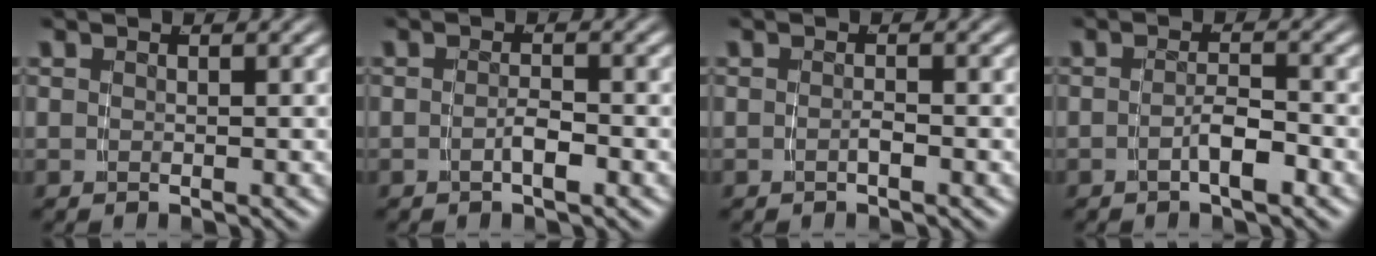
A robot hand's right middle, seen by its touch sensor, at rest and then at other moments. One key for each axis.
{"total": 1.5, "fx": -1.0, "fy": -0.1, "fz": 1.2, "tx": -0.019, "ty": -0.002, "tz": -0.017}
{"total": 0.8, "fx": -0.7, "fy": 0.0, "fz": 0.4, "tx": -0.009, "ty": 0.001, "tz": -0.014}
{"total": 2.2, "fx": -1.5, "fy": 0.0, "fz": 1.6, "tx": -0.022, "ty": -0.003, "tz": -0.025}